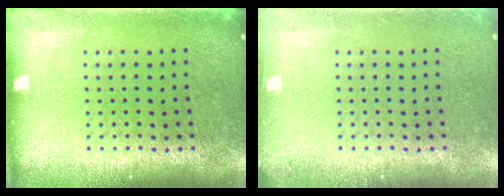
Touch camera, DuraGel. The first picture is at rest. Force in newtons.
{"total": 0.9, "press": 0.9, "slide": 0.2}